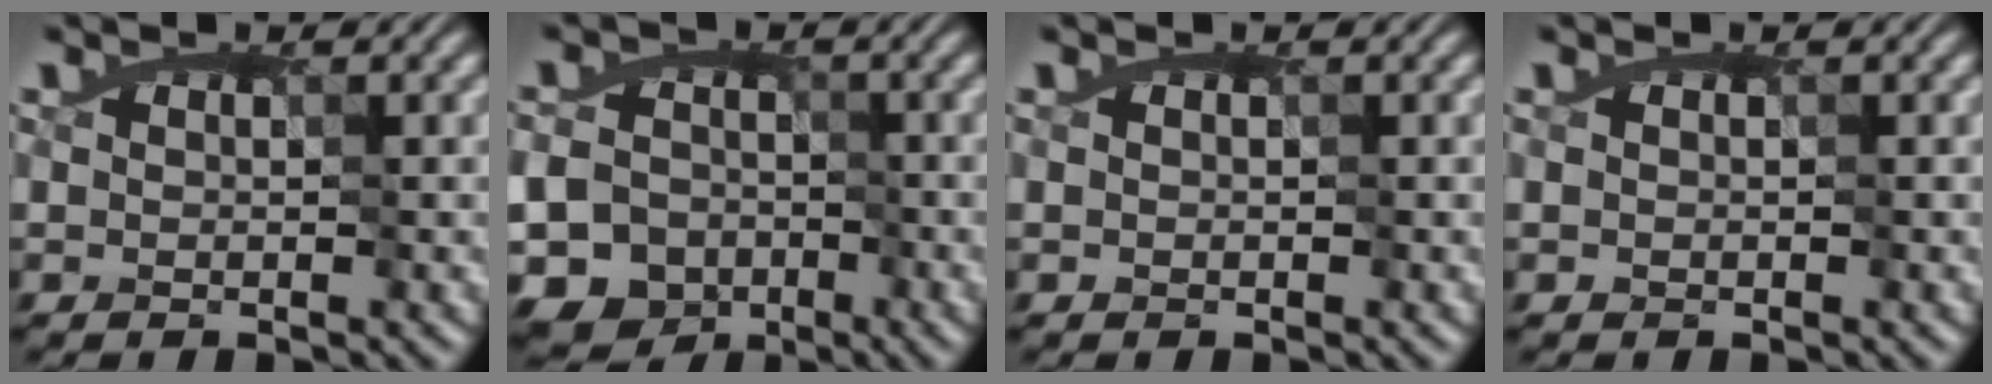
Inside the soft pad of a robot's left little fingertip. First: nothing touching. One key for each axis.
{"total": 10.5, "fx": -3.4, "fy": 9.4, "fz": 3.3, "tx": -0.081, "ty": -0.016, "tz": -0.092}
{"total": 0.0}
{"total": 0.0}